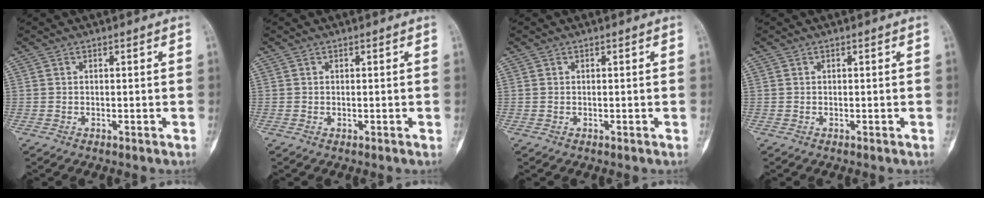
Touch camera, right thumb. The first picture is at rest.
{"total": 0.0}
{"total": 0.0}
{"total": 0.0}